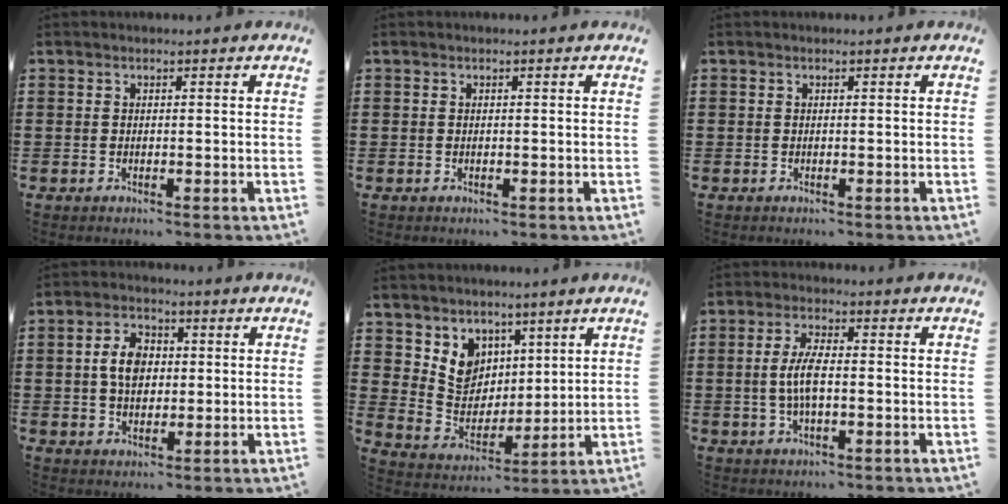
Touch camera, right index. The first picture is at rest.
{"total": 0.0}
{"total": 0.0}
{"total": 5.6, "force": [0.4, 3.8, 4.1], "torque": [-0.087, 0.009, 0.000]}
{"total": 6.9, "force": [3.9, 5.7, 0.9], "torque": [-0.051, -0.023, 0.075]}
{"total": 5.3, "force": [-0.4, 1.8, 4.9], "torque": [-0.104, -0.001, -0.012]}